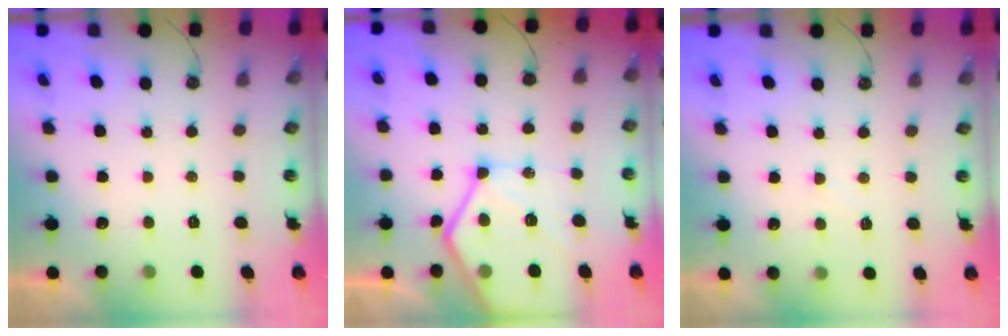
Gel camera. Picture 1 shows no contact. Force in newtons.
{"total": 19.5, "press": 19.4, "slide": 1.8}
{"total": 2.9, "press": 2.9, "slide": 0.4}